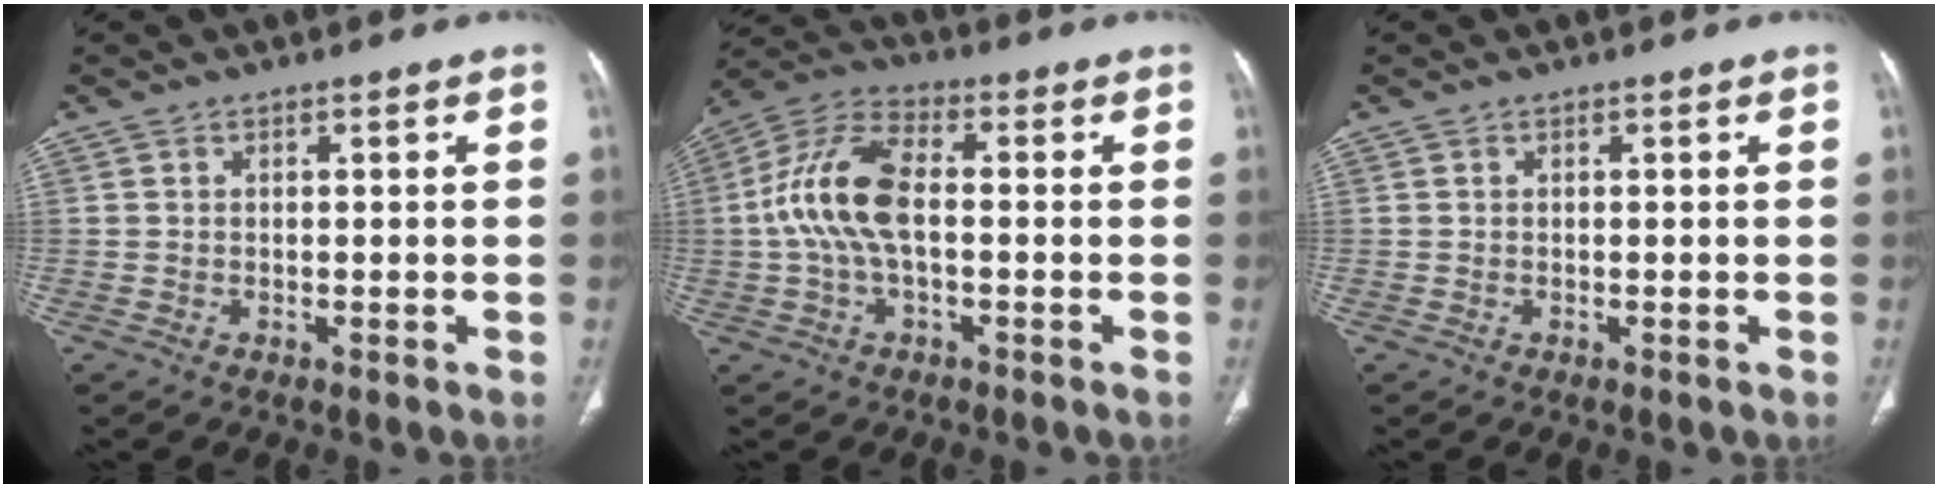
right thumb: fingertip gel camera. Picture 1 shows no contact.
{"total": 12.4, "force": [-0.3, 6.1, 10.8], "torque": [-0.231, 0.035, -0.011]}
{"total": 0.0}